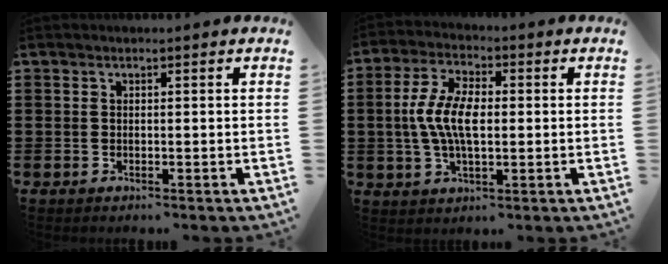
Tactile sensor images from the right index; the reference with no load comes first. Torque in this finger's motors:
{"motor_torque": [1.64, -0.50, 0.79, 0.21]}